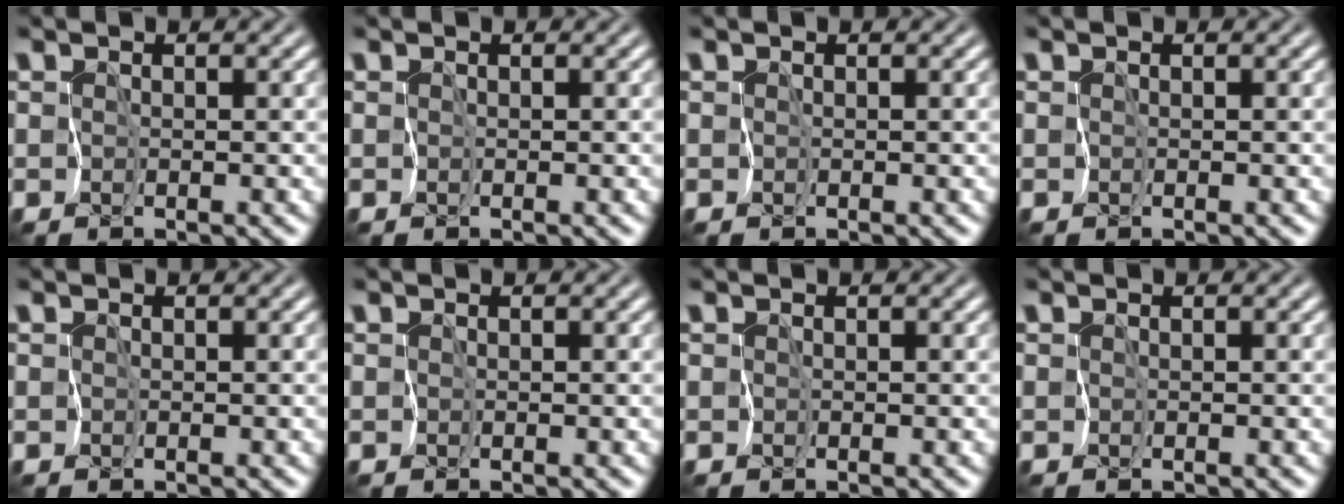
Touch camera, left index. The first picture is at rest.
{"total": 0.0}
{"total": 0.0}
{"total": 0.0}
{"total": 0.0}
{"total": 0.0}
{"total": 0.0}
{"total": 0.0}